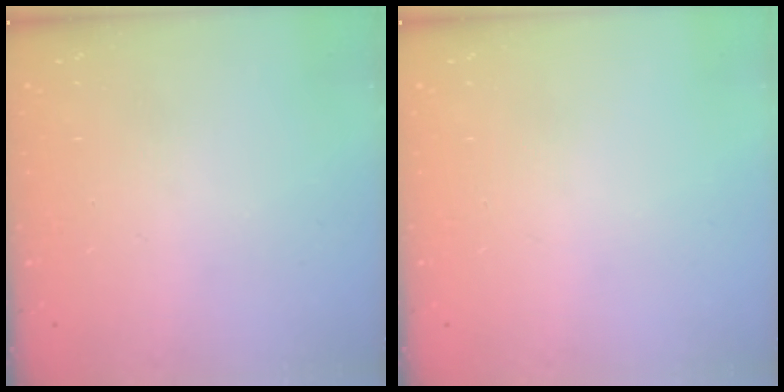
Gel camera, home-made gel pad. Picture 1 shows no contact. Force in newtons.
{"total": 0.0}